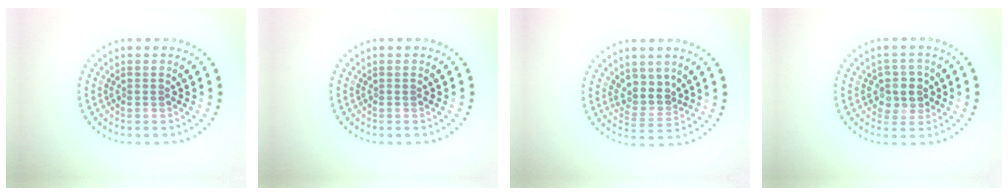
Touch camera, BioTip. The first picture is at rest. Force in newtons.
{"total": 0.0}
{"total": 2.8, "press": 2.3, "slide": 1.6}
{"total": 2.6, "press": 2.4, "slide": 1.1}